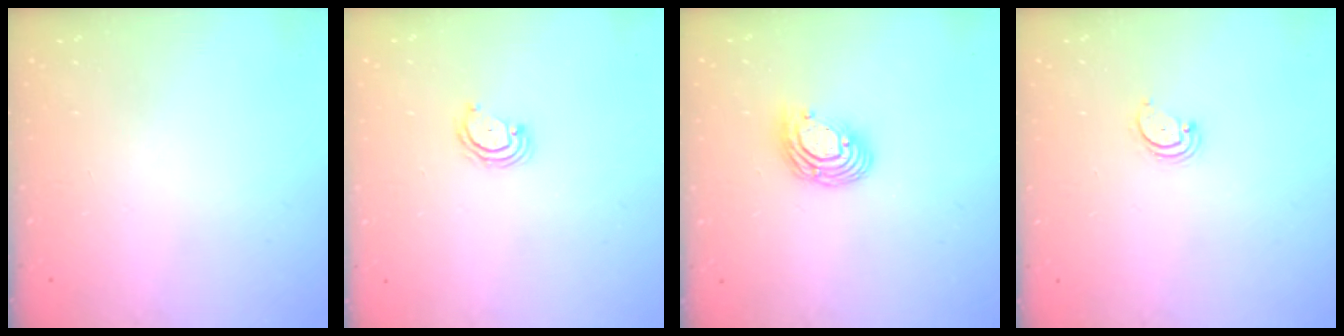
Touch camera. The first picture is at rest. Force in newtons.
{"total": 3.6, "press": 3.6, "slide": 0.4}
{"total": 9.9, "press": 9.8, "slide": 0.7}
{"total": 2.6, "press": 2.5, "slide": 0.3}